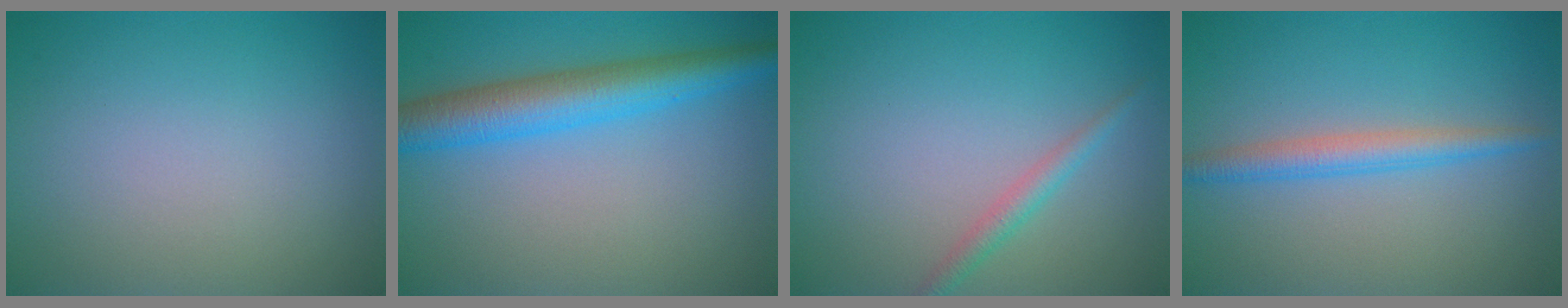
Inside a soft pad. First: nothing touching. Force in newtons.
{"total": 5.9, "press": 5.9, "slide": 0.1}
{"total": 1.6, "press": 1.6, "slide": 0.0}
{"total": 2.7, "press": 2.7, "slide": 0.0}